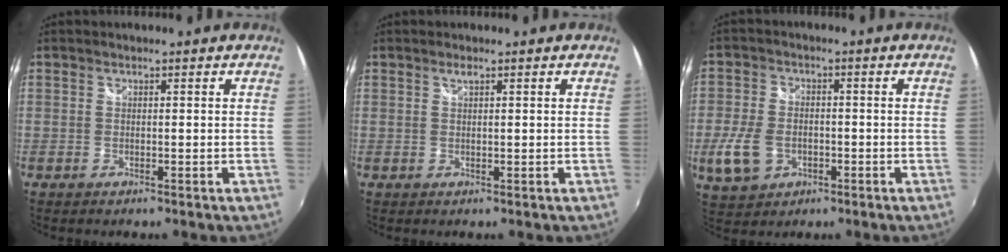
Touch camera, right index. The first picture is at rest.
{"total": 0.6, "force": [0.5, 0.1, 0.4], "torque": [-0.008, 0.002, 0.008]}
{"total": 9.0, "force": [-3.0, 6.7, 5.2], "torque": [-0.132, -0.003, -0.052]}